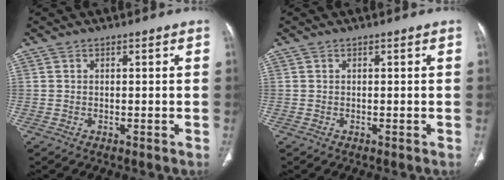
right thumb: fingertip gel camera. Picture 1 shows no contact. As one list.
[{"total": 0.0}]